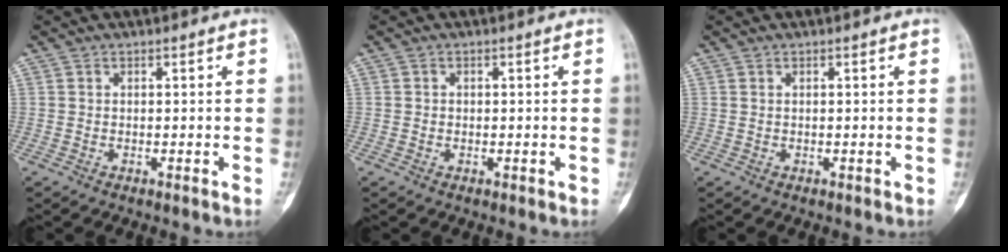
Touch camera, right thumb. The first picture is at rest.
{"total": 0.9, "force": [-0.2, 0.9, 0.0], "torque": [0.010, 0.006, -0.006]}
{"total": 0.0}